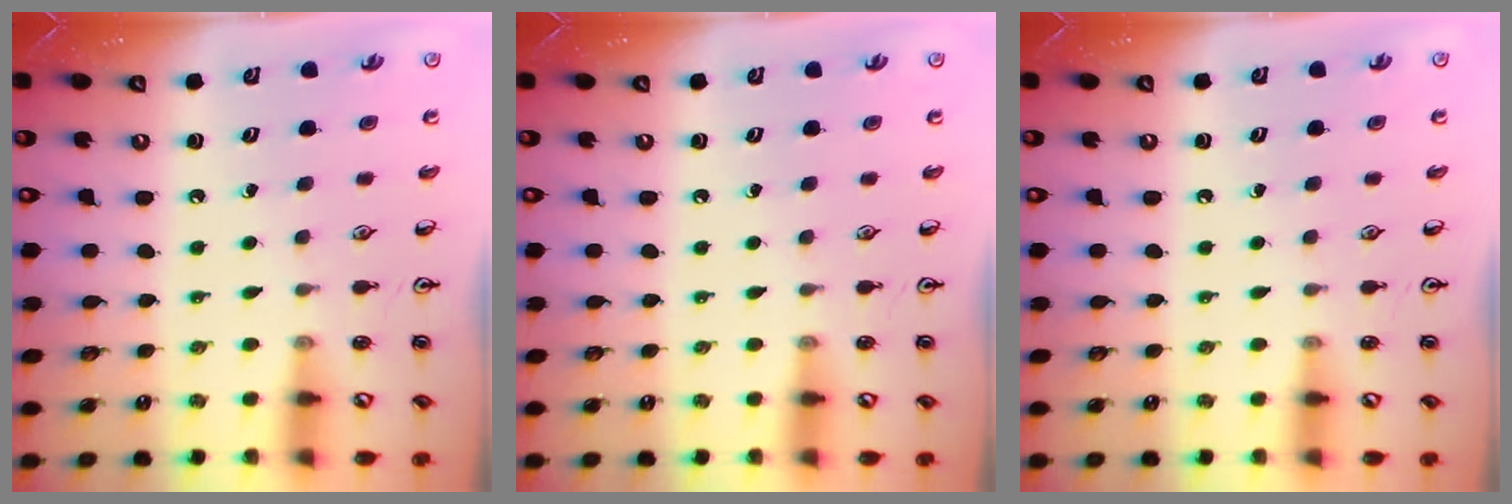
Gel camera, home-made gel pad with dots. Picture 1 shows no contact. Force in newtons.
{"total": 0.0}
{"total": 0.0}